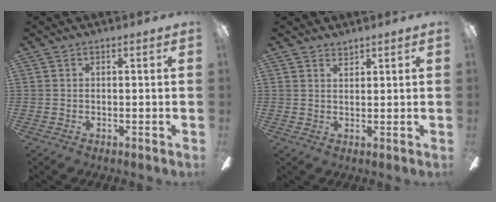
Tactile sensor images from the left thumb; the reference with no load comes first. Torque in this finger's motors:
{"motor_torque": [-0.06, -0.38, -0.52, 0.14, -0.02]}